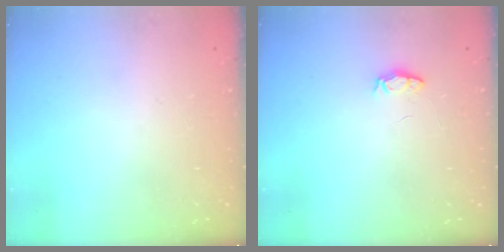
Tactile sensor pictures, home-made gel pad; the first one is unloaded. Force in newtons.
{"total": 4.4, "press": 4.3, "slide": 0.5}